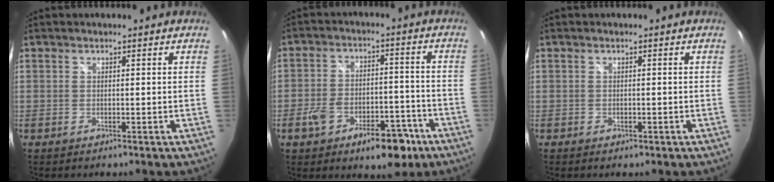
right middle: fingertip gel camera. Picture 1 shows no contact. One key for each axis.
{"total": 12.7, "fx": -7.3, "fy": 6.3, "fz": 8.4, "tx": -0.154, "ty": 0.006, "tz": -0.104}
{"total": 0.8, "fx": -0.5, "fy": 0.6, "fz": 0.3, "tx": -0.005, "ty": -0.004, "tz": -0.010}